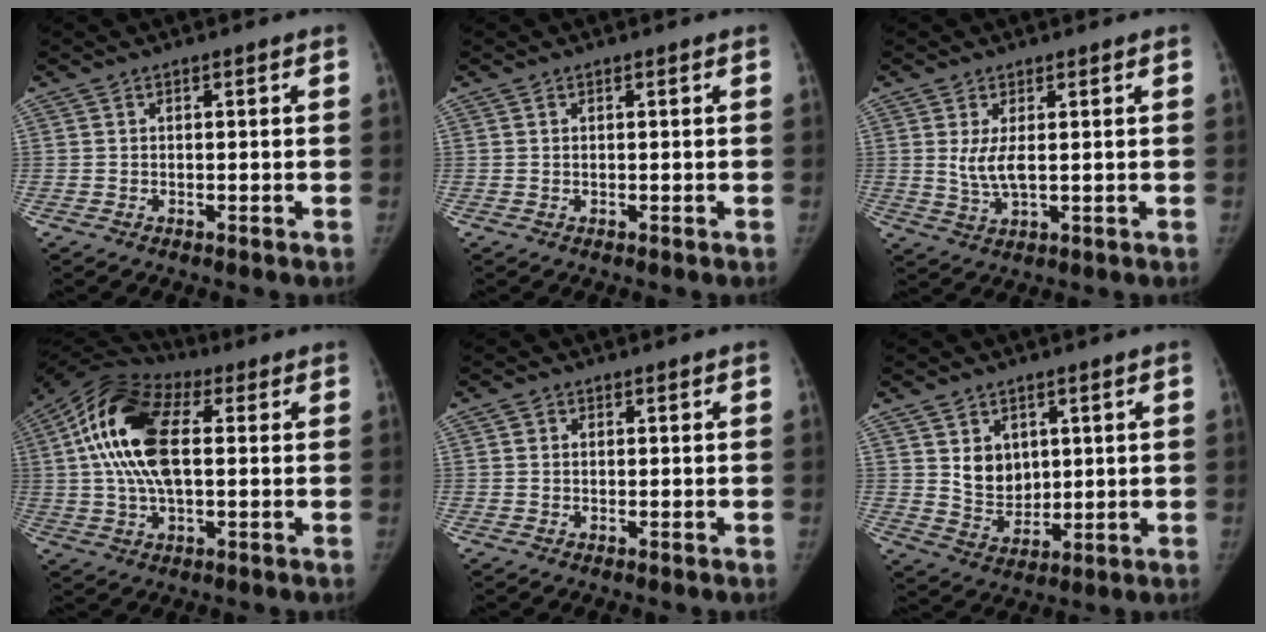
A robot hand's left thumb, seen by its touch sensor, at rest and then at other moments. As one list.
[{"total": 0.0}, {"total": 4.1, "force": [0.6, 1.4, 3.8], "torque": [-0.081, -0.016, 0.019]}, {"total": 16.8, "force": [2.7, 8.7, 14.1], "torque": [-0.283, 0.026, 0.039]}, {"total": 1.0, "force": [0.2, 1.0, 0.4], "torque": [0.000, 0.002, -0.001]}, {"total": 7.4, "force": [2.3, 5.7, 4.0], "torque": [-0.035, -0.025, 0.056]}]